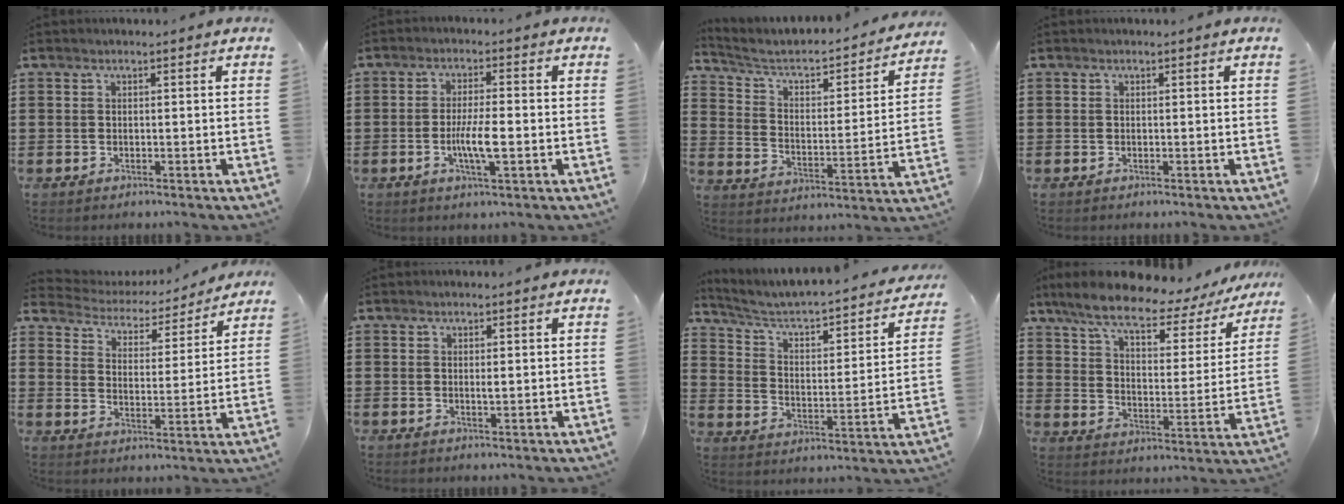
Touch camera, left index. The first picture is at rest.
{"total": 5.6, "force": [-1.2, 1.1, 5.4], "torque": [-0.103, 0.000, -0.026]}
{"total": 3.6, "force": [2.6, 1.7, 1.7], "torque": [-0.054, -0.025, 0.031]}
{"total": 0.0}
{"total": 3.5, "force": [3.5, 0.5, 0.2], "torque": [-0.030, -0.029, 0.053]}
{"total": 0.9, "force": [0.2, 0.1, 0.9], "torque": [-0.016, -0.002, 0.003]}
{"total": 3.3, "force": [2.5, 1.2, 1.9], "torque": [-0.054, -0.032, 0.029]}
{"total": 9.4, "force": [7.5, 2.0, 5.3], "torque": [-0.133, -0.034, 0.125]}